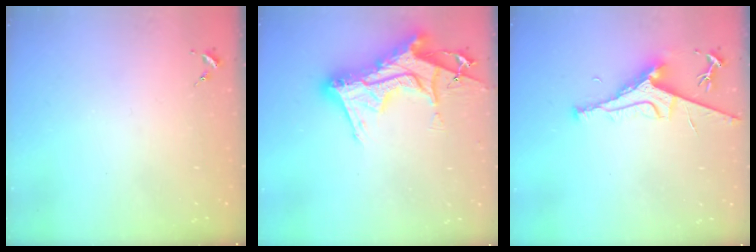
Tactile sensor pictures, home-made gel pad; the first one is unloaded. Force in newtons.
{"total": 22.4, "press": 22.4, "slide": 1.8}
{"total": 8.6, "press": 8.5, "slide": 1.1}